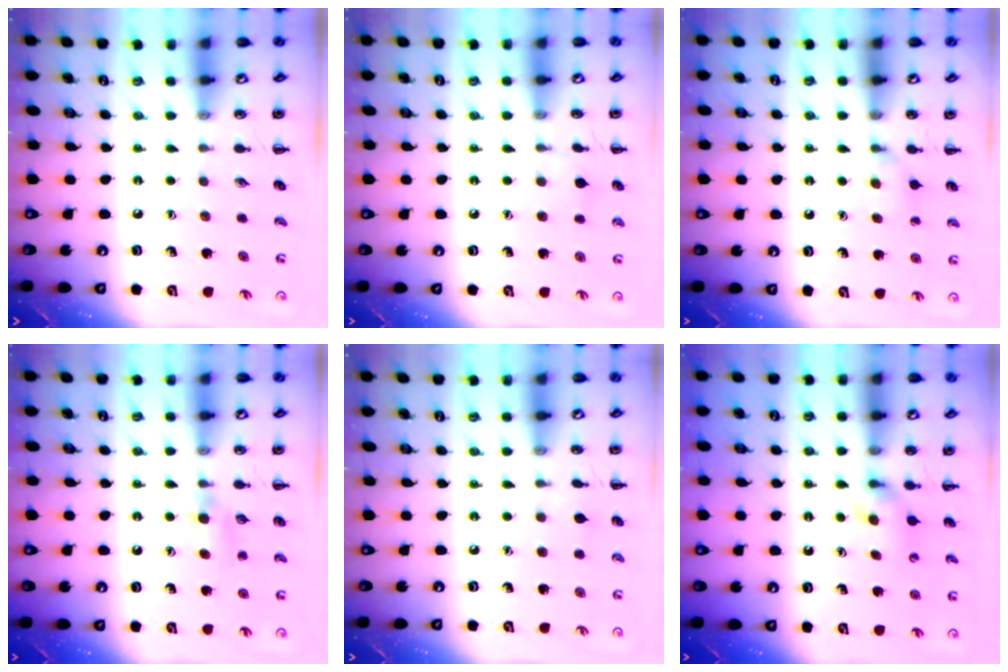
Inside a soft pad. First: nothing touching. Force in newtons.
{"total": 5.2, "press": 5.0, "slide": 1.6}
{"total": 4.8, "press": 4.5, "slide": 1.6}
{"total": 4.2, "press": 4.0, "slide": 1.5}
{"total": 3.7, "press": 3.6, "slide": 0.9}
{"total": 4.5, "press": 4.2, "slide": 1.5}